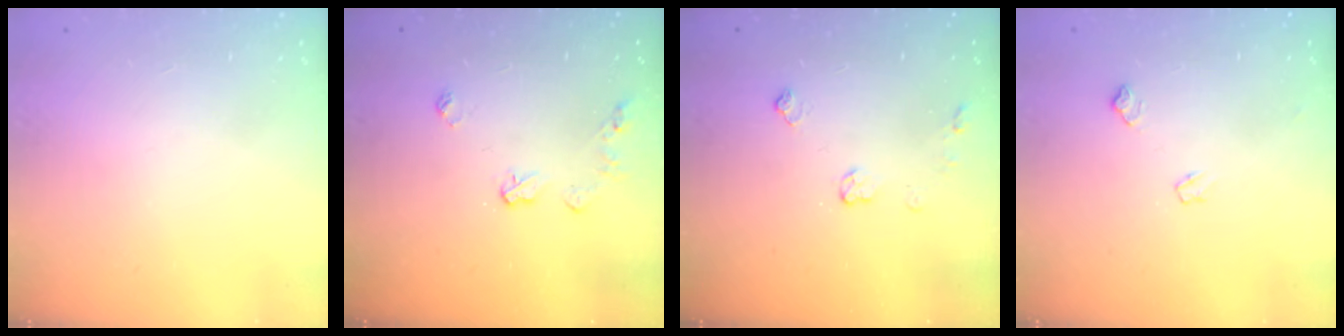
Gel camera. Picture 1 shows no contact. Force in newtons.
{"total": 6.1, "press": 6.0, "slide": 0.6}
{"total": 4.5, "press": 4.4, "slide": 0.7}
{"total": 4.5, "press": 4.5, "slide": 0.8}